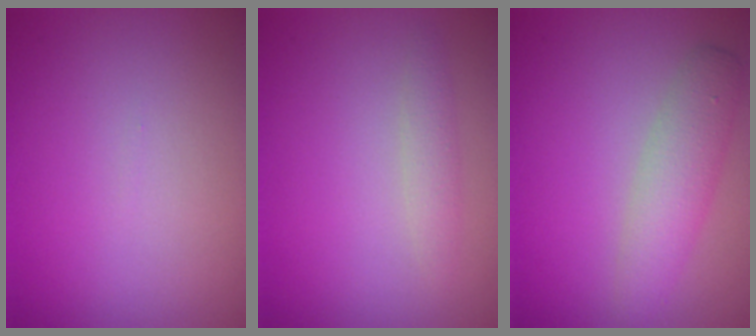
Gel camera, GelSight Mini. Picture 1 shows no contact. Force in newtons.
{"total": 1.4, "press": 1.4, "slide": 0.1}
{"total": 3.3, "press": 3.3, "slide": 0.1}